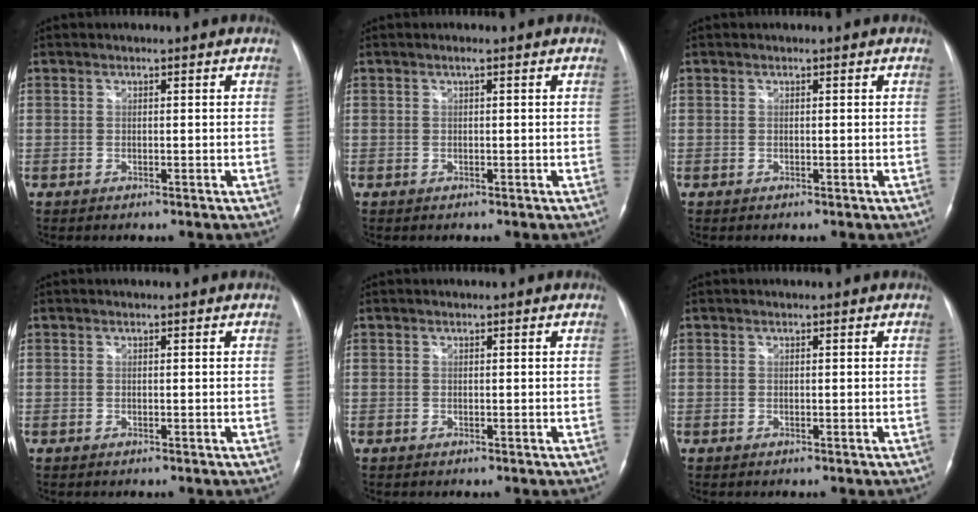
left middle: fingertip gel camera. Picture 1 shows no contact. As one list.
[{"total": 0.0}, {"total": 0.0}, {"total": 0.0}, {"total": 0.0}, {"total": 0.0}]